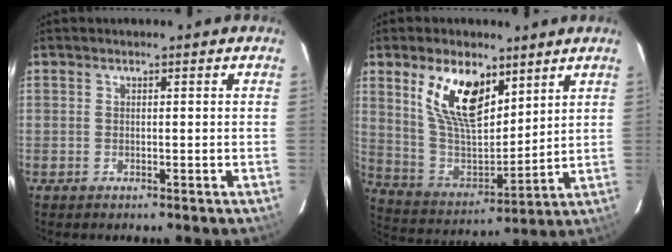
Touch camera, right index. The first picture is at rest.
{"total": 15.1, "force": [8.2, 7.3, 10.4], "torque": [-0.198, 0.002, 0.166]}